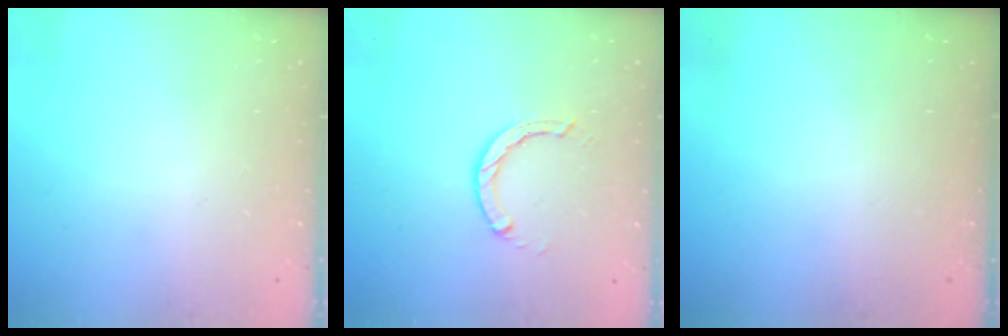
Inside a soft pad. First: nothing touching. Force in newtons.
{"total": 2.9, "press": 2.9, "slide": 0.4}
{"total": 0.0}